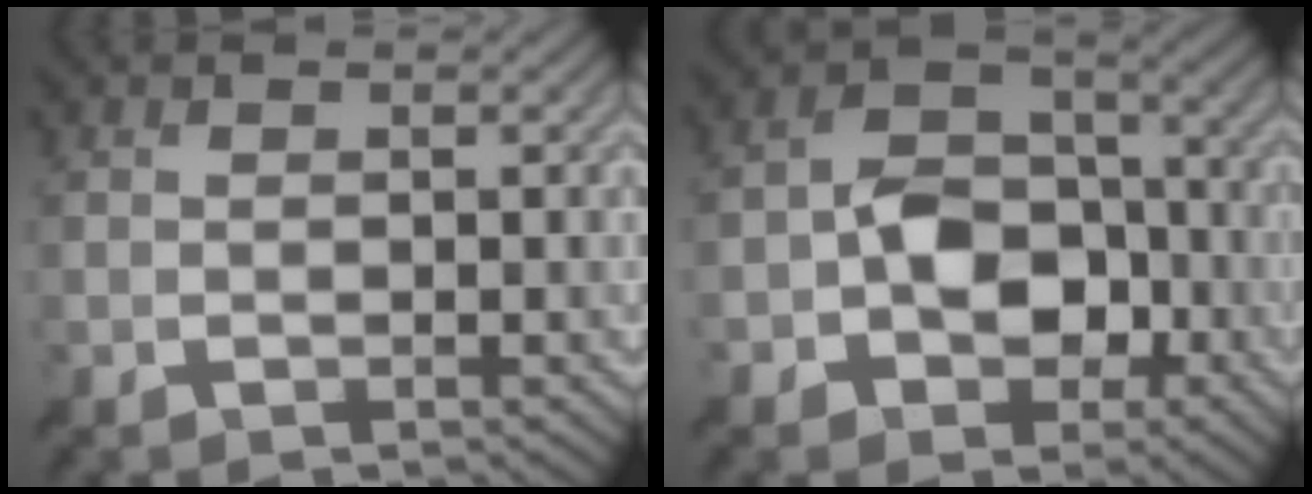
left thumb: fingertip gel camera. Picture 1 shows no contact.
{"total": 8.0, "force": [-2.6, 5.7, 4.9], "torque": [-0.087, 0.010, -0.062]}